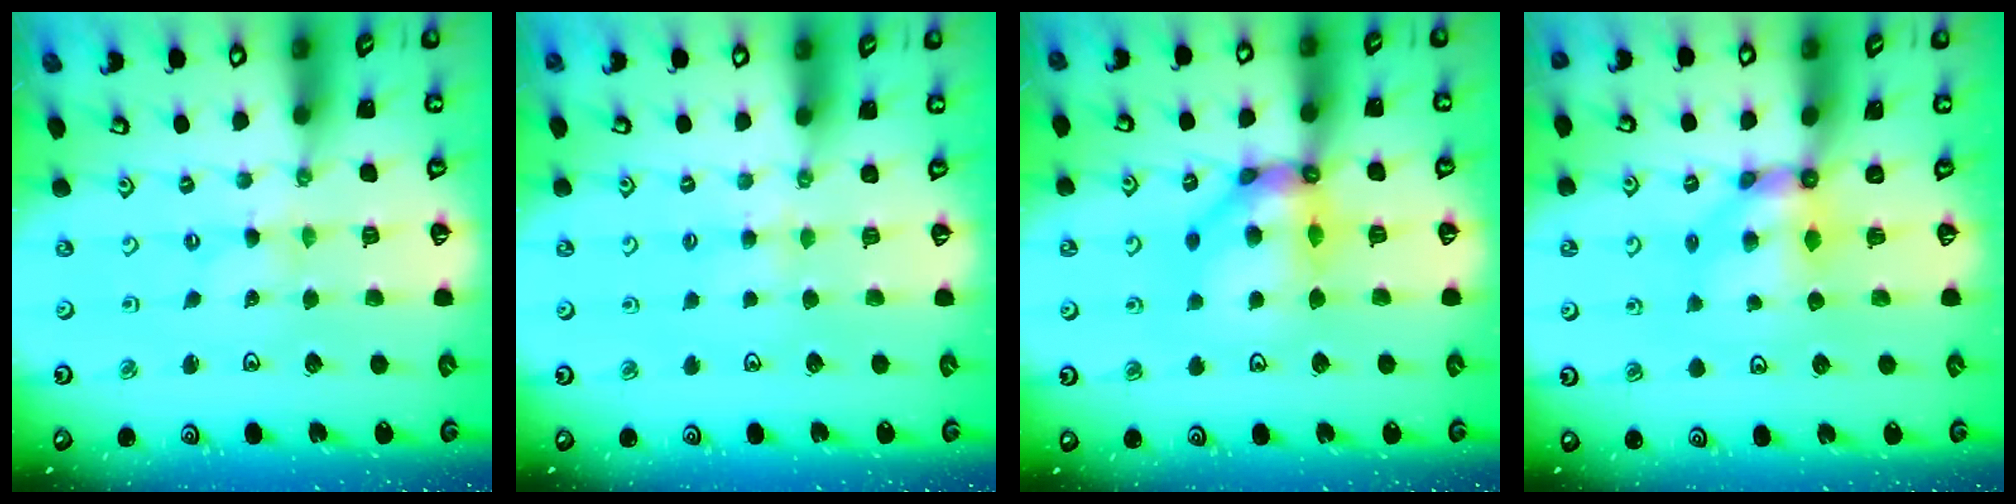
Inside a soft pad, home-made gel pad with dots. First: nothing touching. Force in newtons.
{"total": 3.4, "press": 3.3, "slide": 0.6}
{"total": 12.7, "press": 12.5, "slide": 2.0}
{"total": 5.7, "press": 5.7, "slide": 0.2}